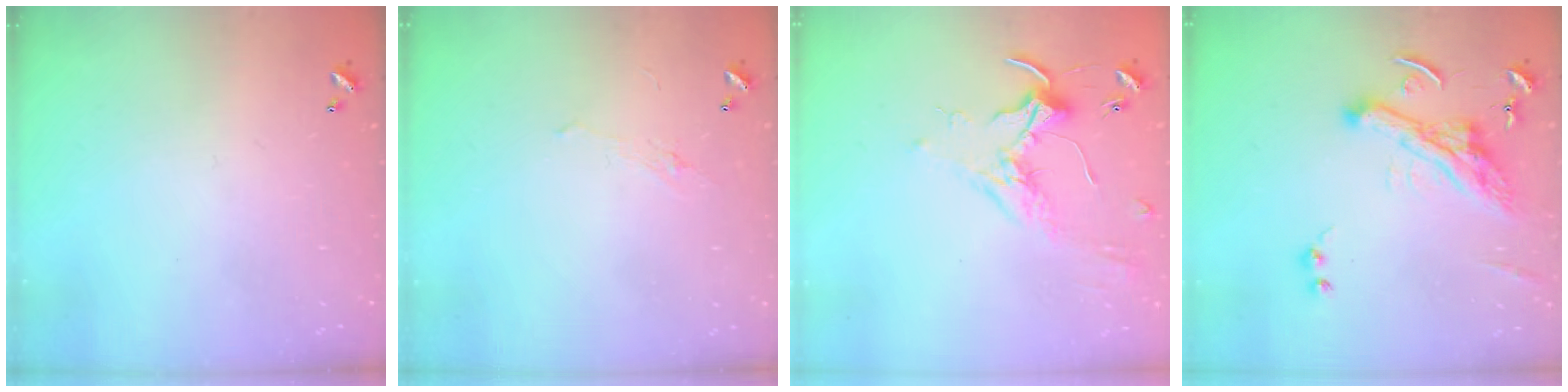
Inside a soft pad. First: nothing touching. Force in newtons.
{"total": 0.9, "press": 0.5, "slide": 0.7}
{"total": 1.7, "press": 1.6, "slide": 0.4}
{"total": 6.7, "press": 6.5, "slide": 1.6}